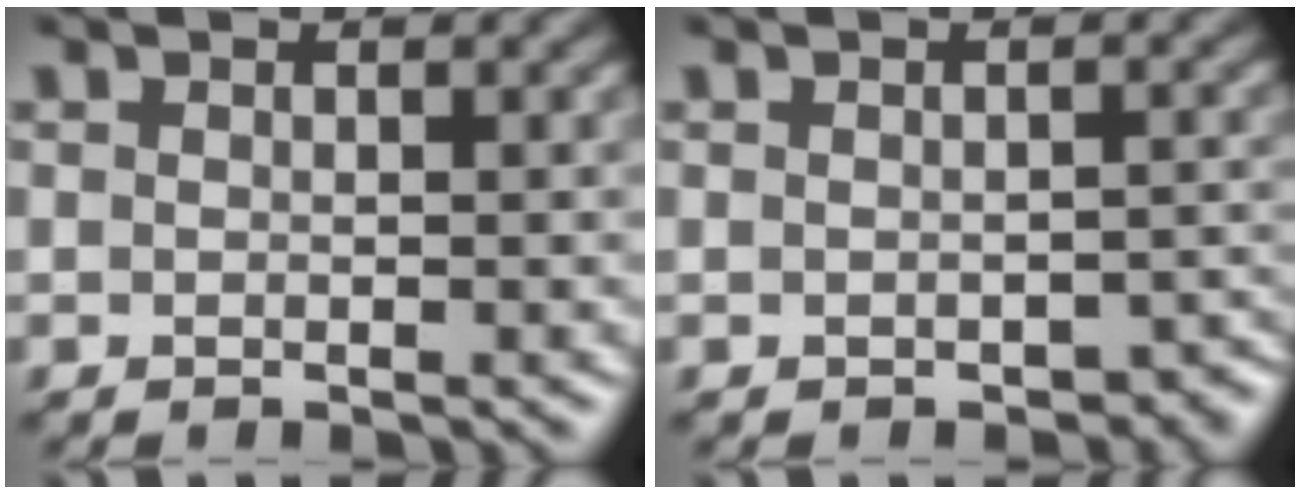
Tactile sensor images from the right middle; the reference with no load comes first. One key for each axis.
{"total": 2.2, "fx": -1.0, "fy": 1.3, "fz": 1.5, "tx": -0.020, "ty": -0.010, "tz": -0.006}